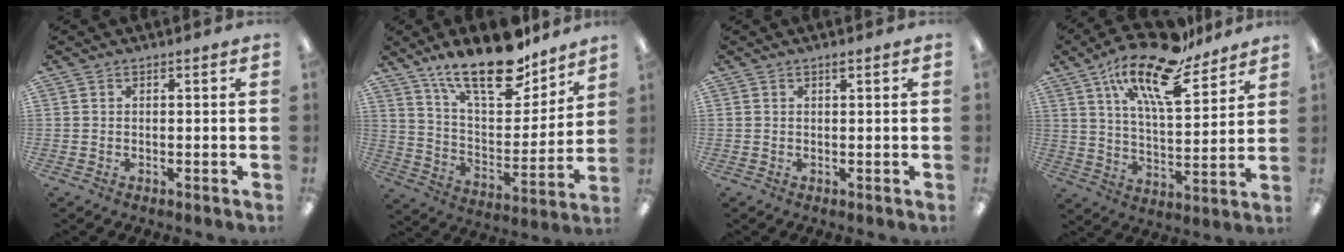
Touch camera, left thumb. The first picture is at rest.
{"total": 21.4, "force": [15.8, 8.0, 12.2], "torque": [-0.199, -0.099, 0.272]}
{"total": 0.8, "force": [0.6, 0.1, 0.6], "torque": [-0.013, 0.001, 0.011]}
{"total": 19.6, "force": [14.0, 6.2, 12.2], "torque": [-0.205, -0.086, 0.235]}